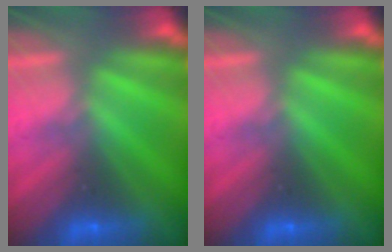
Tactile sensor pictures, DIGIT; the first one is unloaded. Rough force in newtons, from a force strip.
{"total": 0.0}